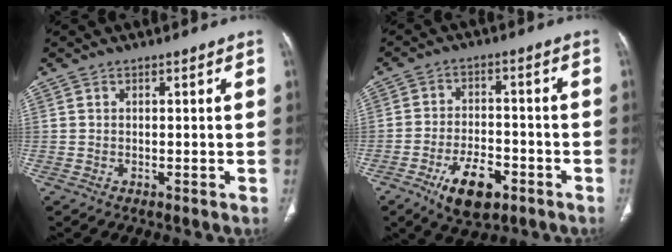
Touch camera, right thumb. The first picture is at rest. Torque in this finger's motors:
{"motor_torque": [1.63, 1.31, -0.05, -0.20, 0.06]}